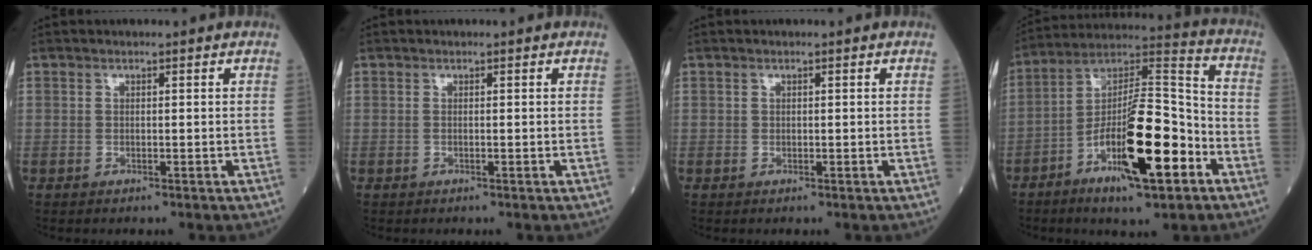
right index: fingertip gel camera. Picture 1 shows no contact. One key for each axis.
{"total": 0.0}
{"total": 0.0}
{"total": 17.4, "fx": -7.0, "fy": 3.6, "fz": 15.6, "tx": -0.278, "ty": 0.003, "tz": -0.112}